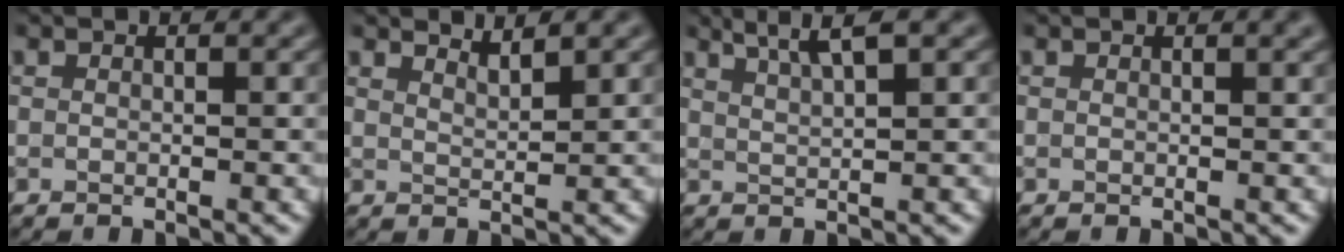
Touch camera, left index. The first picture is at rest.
{"total": 2.1, "force": [1.9, 0.4, 0.9], "torque": [-0.004, 0.002, 0.026]}
{"total": 3.7, "force": [2.5, 0.7, 2.7], "torque": [-0.031, 0.008, 0.036]}
{"total": 1.0, "force": [0.6, 0.3, 0.7], "torque": [-0.004, 0.005, 0.007]}